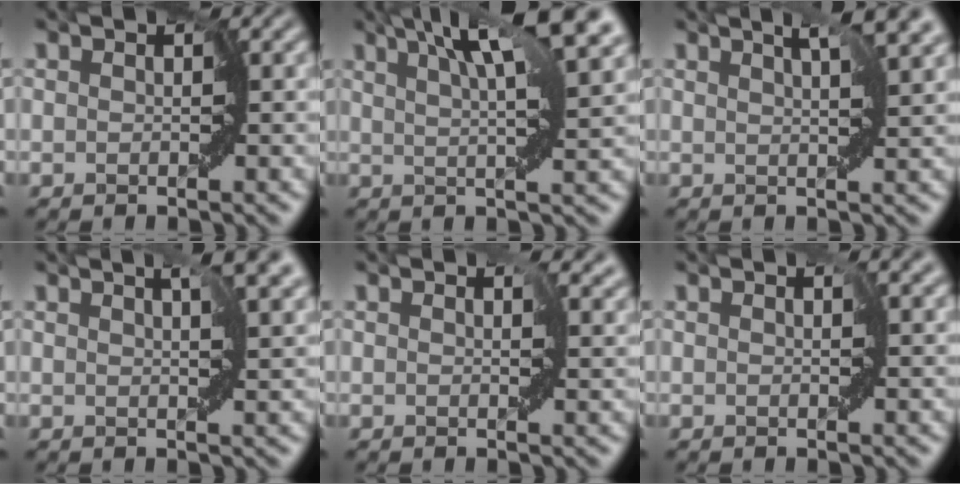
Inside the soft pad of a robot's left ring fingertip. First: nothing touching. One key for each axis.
{"total": 9.7, "fx": 5.8, "fy": 1.8, "fz": 7.5, "tx": -0.087, "ty": 0.038, "tz": 0.075}
{"total": 3.4, "fx": 2.4, "fy": 0.0, "fz": 2.4, "tx": -0.035, "ty": 0.006, "tz": 0.039}
{"total": 3.9, "fx": 2.1, "fy": 1.1, "fz": 3.1, "tx": -0.046, "ty": 0.004, "tz": 0.040}
{"total": 1.8, "fx": 1.0, "fy": 1.1, "fz": 1.0, "tx": -0.016, "ty": -0.002, "tz": 0.016}
{"total": 1.2, "fx": 0.7, "fy": 0.5, "fz": 0.8, "tx": -0.009, "ty": 0.005, "tz": 0.007}